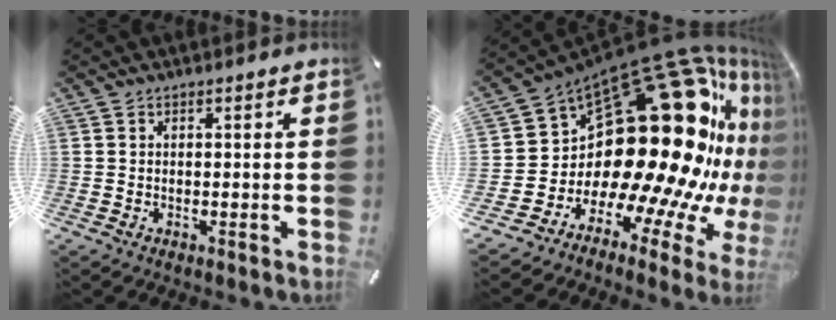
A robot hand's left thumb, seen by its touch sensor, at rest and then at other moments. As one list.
[{"total": 39.0, "force": [8.9, 20.5, 32.0], "torque": [-0.470, -0.171, 0.217]}]